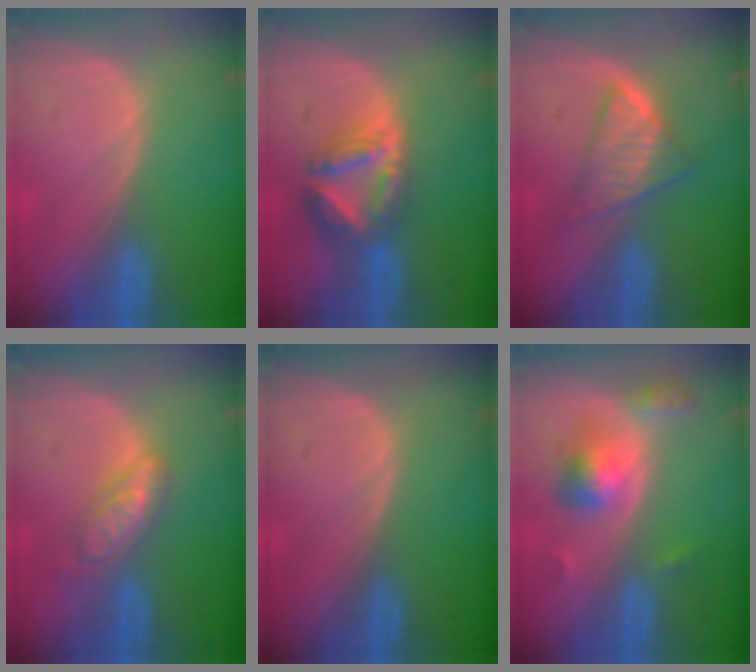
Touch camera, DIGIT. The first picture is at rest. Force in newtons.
{"total": 8.1, "press": 7.0, "slide": 4.0}
{"total": 5.7, "press": 5.5, "slide": 1.6}
{"total": 5.3, "press": 5.2, "slide": 0.2}
{"total": 0.0}
{"total": 5.2, "press": 5.2, "slide": 0.4}